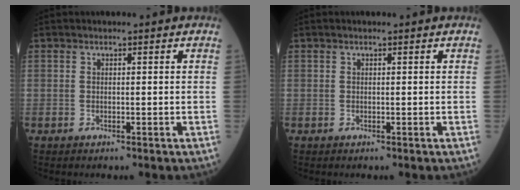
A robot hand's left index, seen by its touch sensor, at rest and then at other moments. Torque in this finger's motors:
{"motor_torque": [-0.82, 0.59, -0.77, -0.21]}